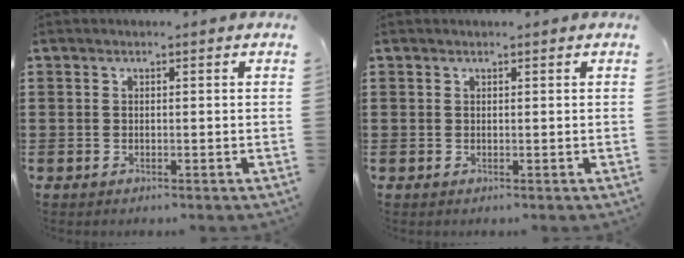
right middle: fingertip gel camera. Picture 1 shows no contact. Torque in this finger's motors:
{"motor_torque": [0.05, -0.45, 0.04, 0.02]}